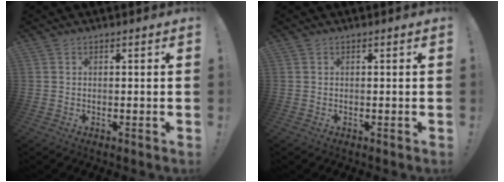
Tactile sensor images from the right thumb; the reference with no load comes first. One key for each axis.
{"total": 0.0}